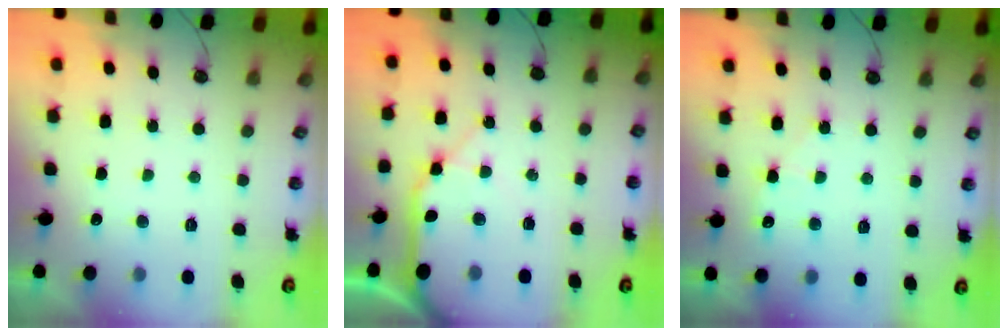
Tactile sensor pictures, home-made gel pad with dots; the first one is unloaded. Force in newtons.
{"total": 12.4, "press": 12.3, "slide": 1.9}
{"total": 6.1, "press": 6.1, "slide": 0.7}